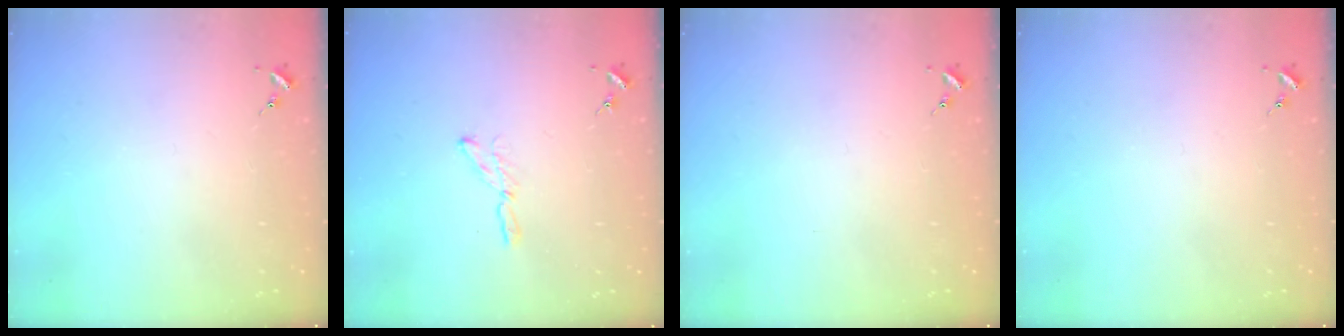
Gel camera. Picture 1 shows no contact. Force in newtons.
{"total": 4.0, "press": 3.9, "slide": 0.3}
{"total": 0.0}
{"total": 0.0}